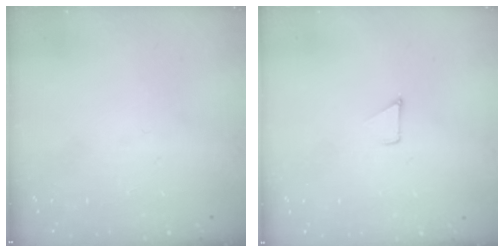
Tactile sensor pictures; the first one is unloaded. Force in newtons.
{"total": 3.3, "press": 3.3, "slide": 0.3}